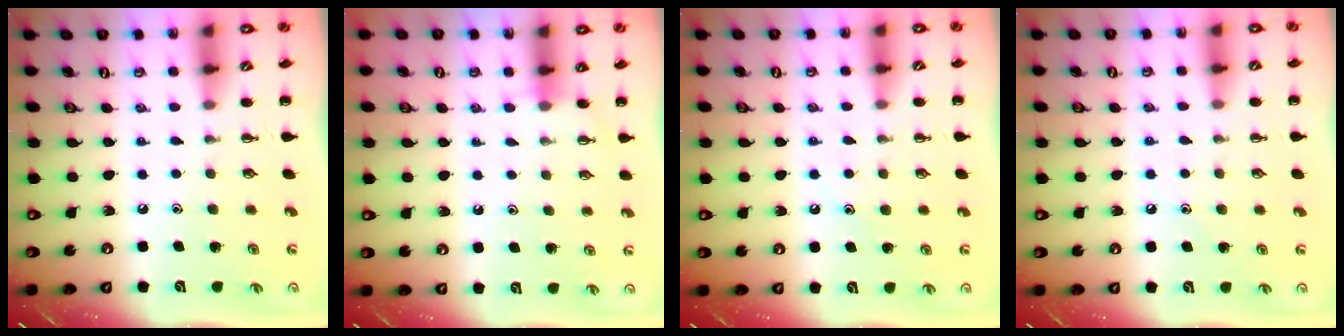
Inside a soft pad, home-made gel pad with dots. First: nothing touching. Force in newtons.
{"total": 3.0, "press": 2.9, "slide": 0.9}
{"total": 7.4, "press": 7.3, "slide": 0.9}
{"total": 7.4, "press": 7.1, "slide": 2.1}